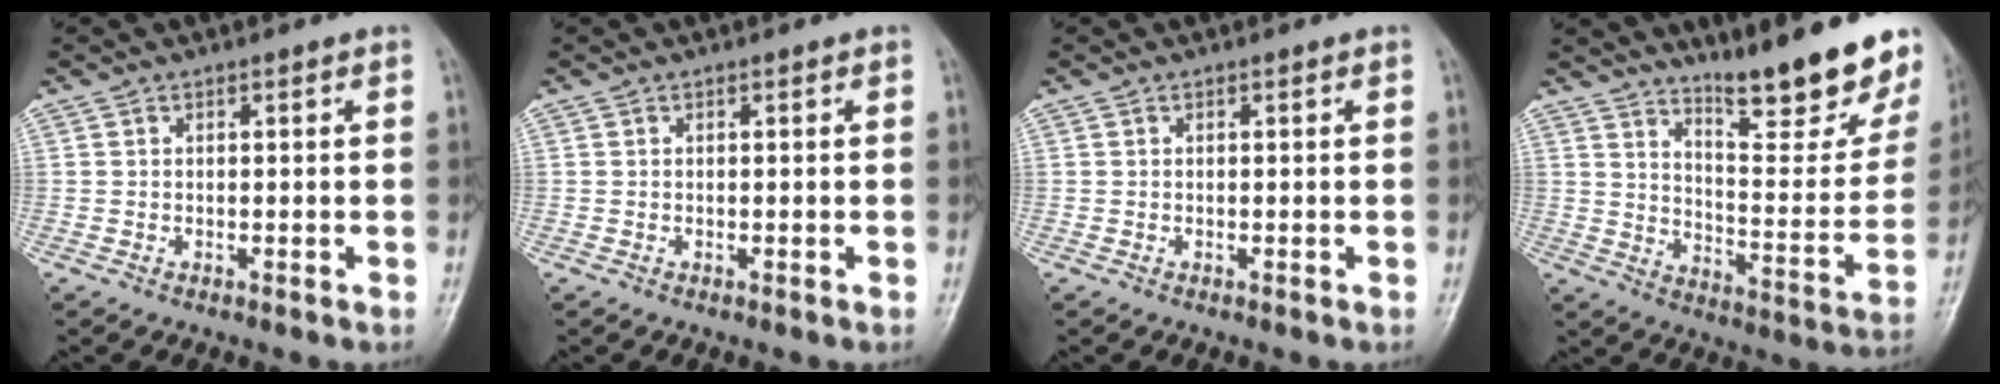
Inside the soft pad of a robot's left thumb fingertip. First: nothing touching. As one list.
[{"total": 0.0}, {"total": 0.0}, {"total": 20.4, "force": [15.8, 4.2, 12.2], "torque": [-0.139, -0.113, 0.225]}]